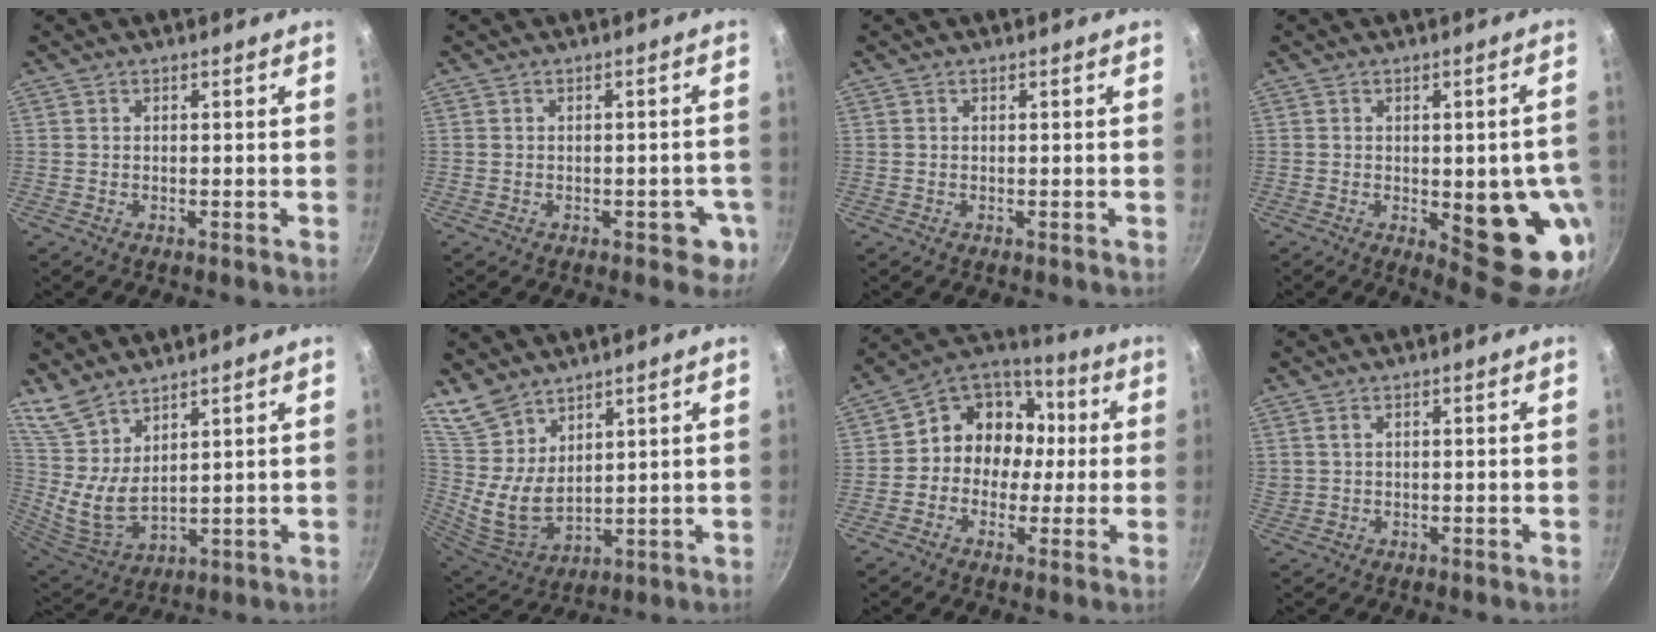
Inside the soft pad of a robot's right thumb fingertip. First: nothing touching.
{"total": 4.3, "force": [-1.6, 2.6, 3.0], "torque": [-0.007, 0.017, -0.012]}
{"total": 0.0}
{"total": 15.2, "force": [-2.9, 5.9, 13.7], "torque": [-0.117, -0.003, -0.028]}
{"total": 10.0, "force": [7.3, 3.4, 6.0], "torque": [-0.109, -0.058, 0.158]}
{"total": 11.5, "force": [7.9, 5.8, 6.0], "torque": [-0.101, -0.051, 0.178]}
{"total": 13.5, "force": [0.1, 11.8, 6.5], "torque": [-0.048, 0.041, -0.020]}
{"total": 1.6, "force": [0.8, 0.9, 1.0], "torque": [-0.018, 0.002, 0.021]}